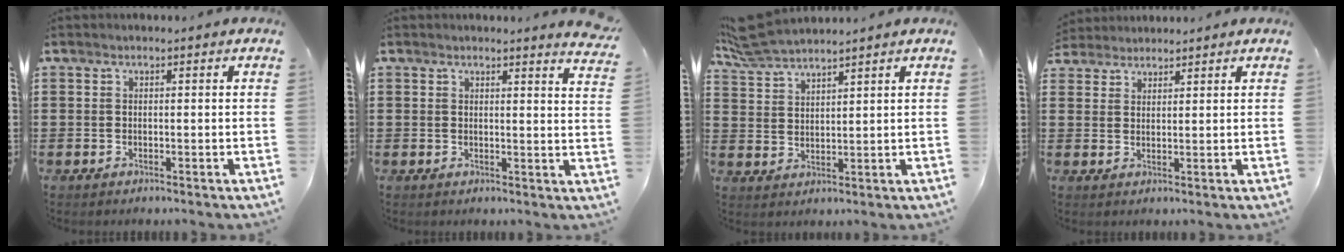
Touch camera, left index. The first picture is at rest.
{"total": 2.4, "force": [2.3, -0.4, 0.8], "torque": [-0.013, -0.013, 0.041]}
{"total": 5.4, "force": [5.1, 0.3, 1.6], "torque": [-0.050, -0.013, 0.094]}
{"total": 2.3, "force": [2.2, 0.6, -0.2], "torque": [-0.004, 0.002, 0.043]}